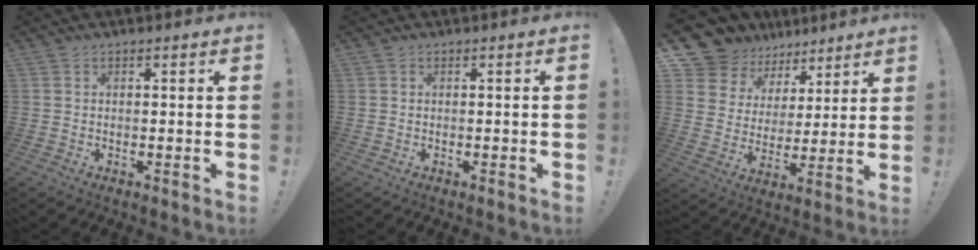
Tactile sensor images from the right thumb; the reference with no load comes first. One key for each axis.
{"total": 0.6, "fx": -0.4, "fy": -0.5, "fz": 0.2, "tx": -0.008, "ty": 0.001, "tz": -0.006}
{"total": 11.2, "fx": 8.0, "fy": 7.6, "fz": 1.9, "tx": -0.037, "ty": -0.070, "tz": 0.161}